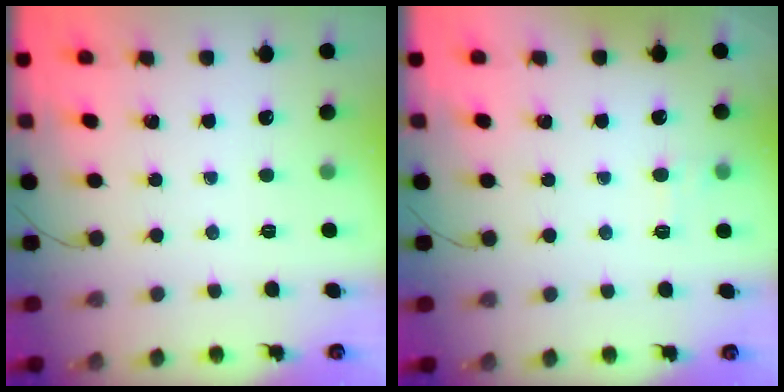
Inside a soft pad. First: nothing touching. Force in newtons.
{"total": 6.3, "press": 6.0, "slide": 1.7}